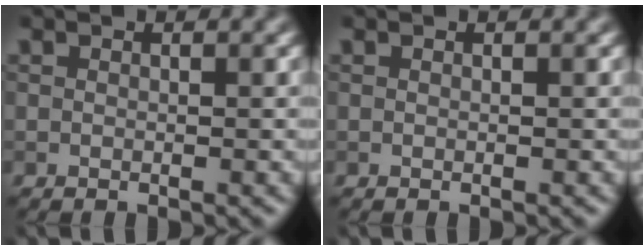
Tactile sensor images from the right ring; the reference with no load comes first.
{"total": 0.0}